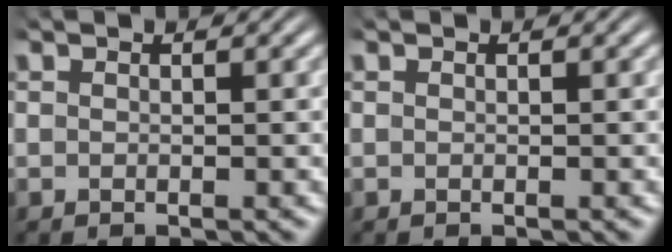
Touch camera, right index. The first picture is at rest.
{"total": 0.0}